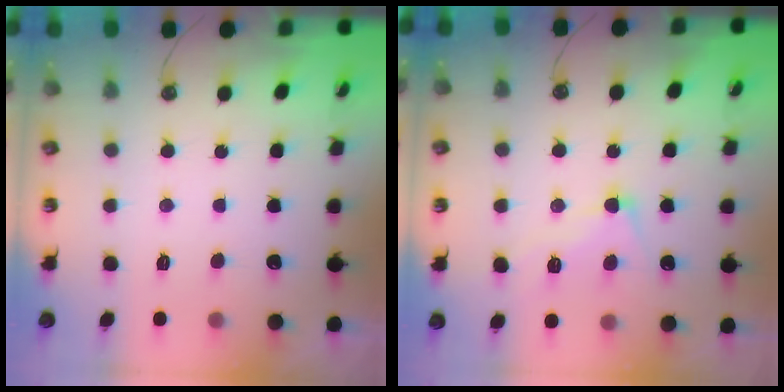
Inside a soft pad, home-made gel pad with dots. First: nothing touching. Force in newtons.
{"total": 5.8, "press": 5.7, "slide": 0.6}